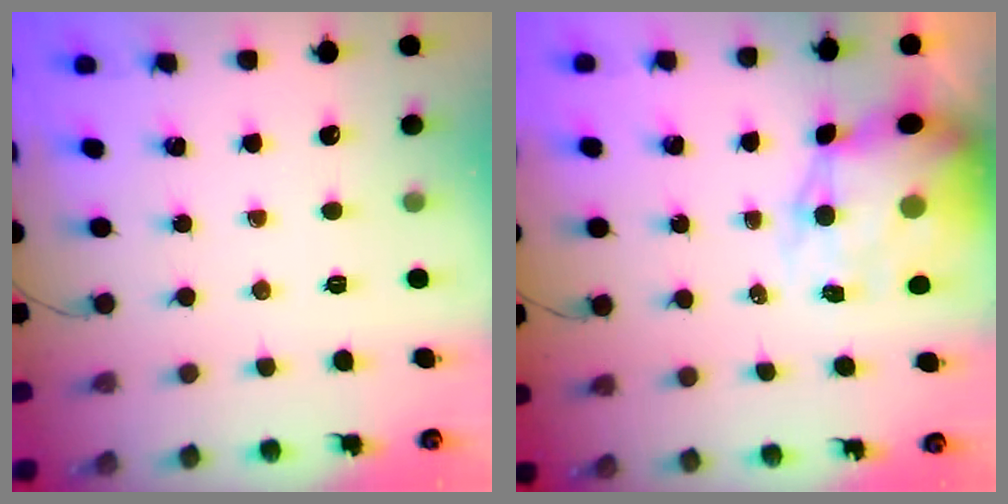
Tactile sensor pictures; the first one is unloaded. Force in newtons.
{"total": 12.3, "press": 11.8, "slide": 3.3}